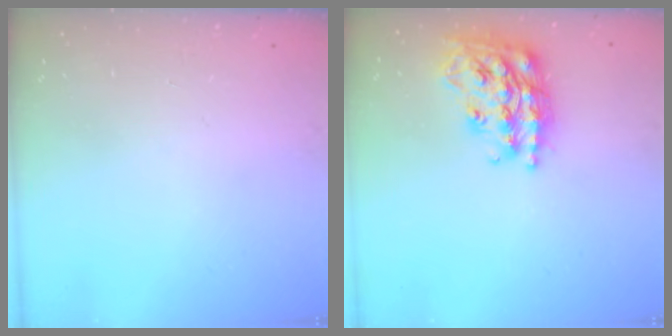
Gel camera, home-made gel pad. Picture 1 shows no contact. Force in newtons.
{"total": 22.0, "press": 21.9, "slide": 1.4}